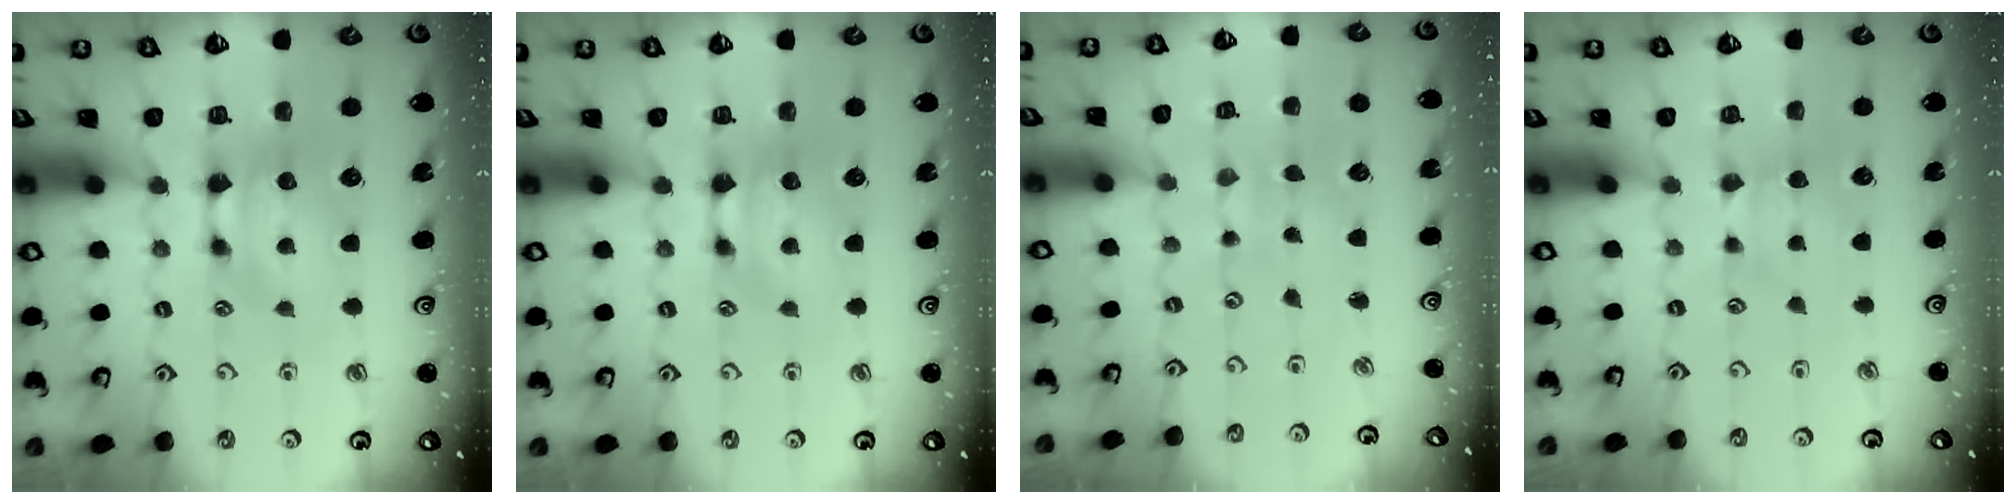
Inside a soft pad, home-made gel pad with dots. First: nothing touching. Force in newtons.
{"total": 0.0}
{"total": 5.8, "press": 5.8, "slide": 0.2}
{"total": 1.7, "press": 1.6, "slide": 0.4}